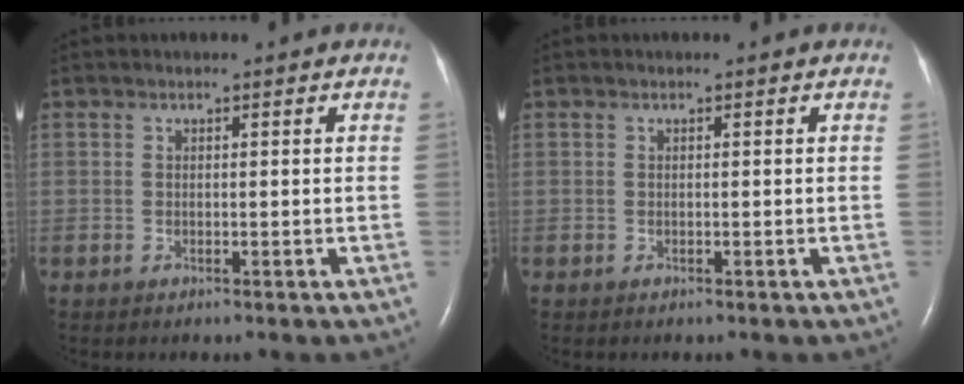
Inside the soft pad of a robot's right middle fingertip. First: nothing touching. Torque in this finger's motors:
{"motor_torque": [-0.06, 0.10, 0.05, 0.03]}